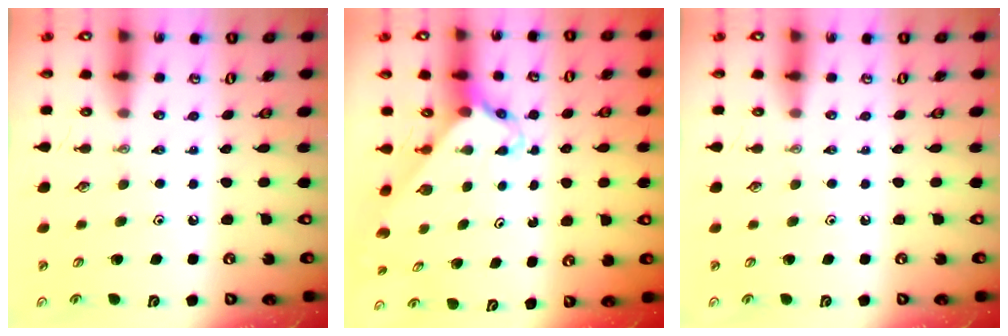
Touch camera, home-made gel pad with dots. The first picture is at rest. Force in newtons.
{"total": 2.6, "press": 2.6, "slide": 0.2}
{"total": 0.0}